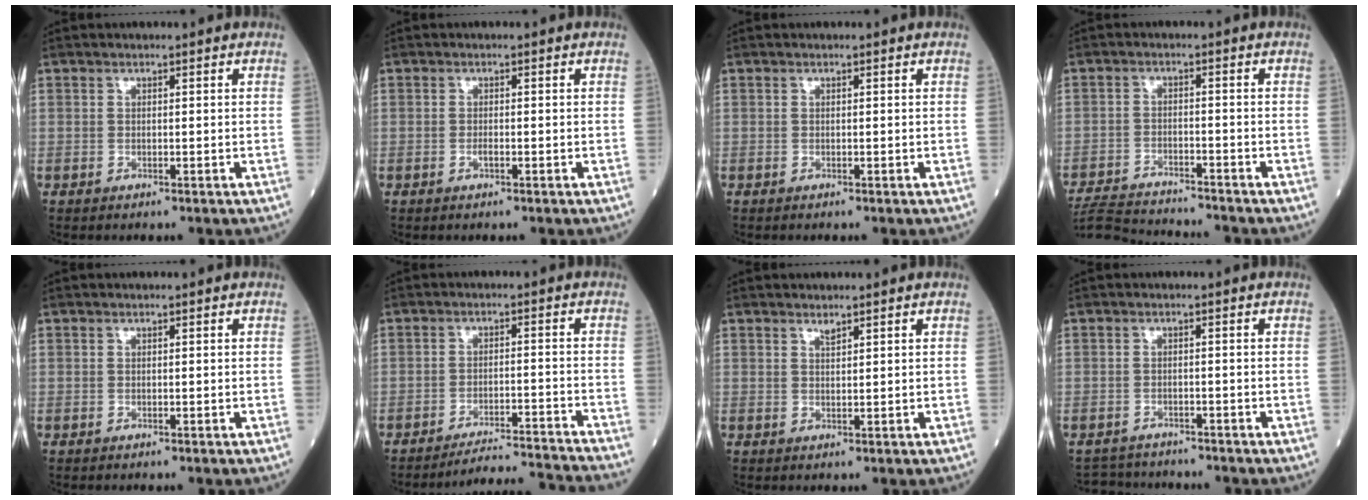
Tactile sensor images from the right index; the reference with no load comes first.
{"total": 0.8, "force": [-0.3, 0.1, 0.7], "torque": [-0.016, 0.000, -0.006]}
{"total": 0.0}
{"total": 11.1, "force": [-10.8, 0.4, 2.9], "torque": [-0.053, -0.005, -0.172]}
{"total": 0.0}
{"total": 10.0, "force": [-9.6, -2.5, 1.1], "torque": [-0.003, -0.009, -0.146]}
{"total": 1.0, "force": [0.9, 0.1, 0.4], "torque": [-0.009, -0.005, 0.016]}
{"total": 4.4, "force": [-4.2, 1.0, -0.3], "torque": [0.003, 0.000, -0.064]}